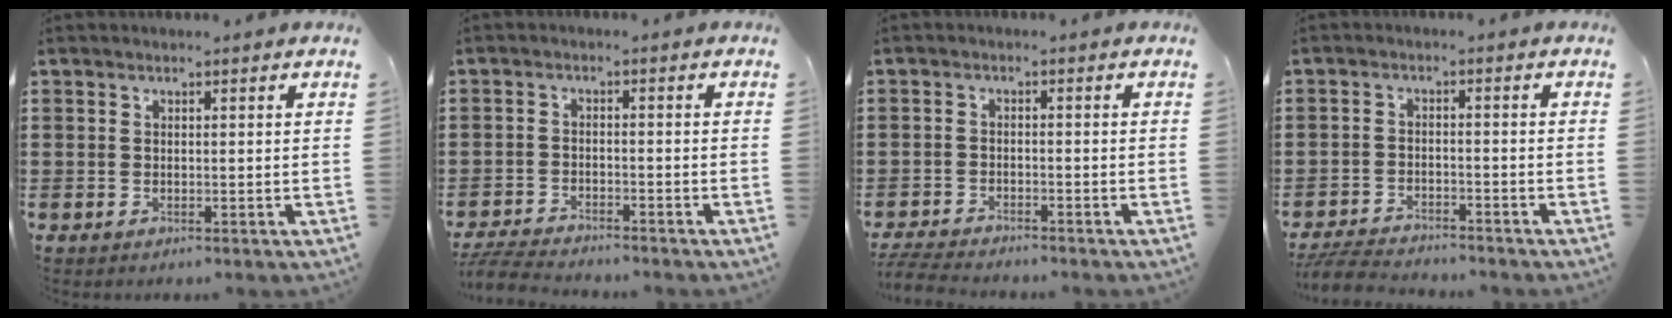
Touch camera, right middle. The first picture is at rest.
{"total": 4.2, "force": [-4.1, 0.3, 0.8], "torque": [-0.026, -0.003, -0.086]}
{"total": 3.4, "force": [-3.4, 0.2, 0.5], "torque": [-0.025, -0.008, -0.073]}
{"total": 4.7, "force": [-4.6, 0.4, 0.8], "torque": [-0.025, 0.001, -0.095]}